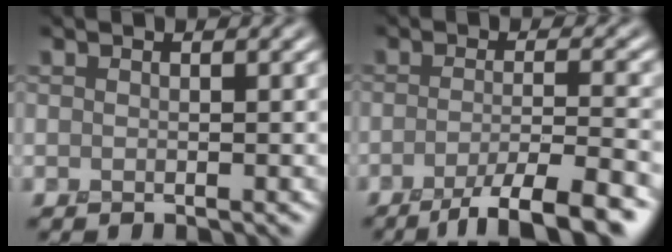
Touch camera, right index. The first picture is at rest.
{"total": 7.0, "force": [-4.3, 1.4, 5.3], "torque": [-0.073, 0.001, -0.070]}